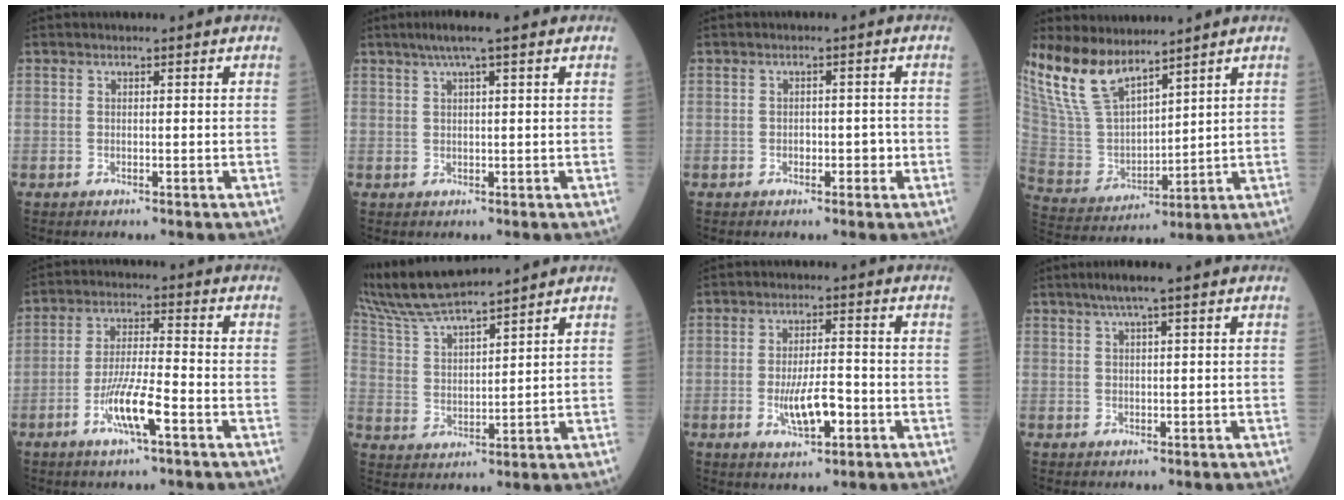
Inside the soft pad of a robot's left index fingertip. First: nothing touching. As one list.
[{"total": 5.1, "force": [3.5, 0.2, 3.7], "torque": [-0.066, 0.027, 0.060]}, {"total": 2.1, "force": [-0.8, 1.3, 1.4], "torque": [-0.013, 0.007, -0.010]}, {"total": 13.9, "force": [11.3, 4.3, 6.8], "torque": [-0.156, 0.011, 0.237]}, {"total": 7.7, "force": [-3.7, 0.7, 6.7], "torque": [-0.133, -0.005, -0.070]}, {"total": 11.3, "force": [10.4, -0.1, 4.3], "torque": [-0.095, 0.024, 0.207]}, {"total": 6.3, "force": [-2.1, 1.9, 5.7], "torque": [-0.106, -0.002, -0.034]}, {"total": 4.2, "force": [2.9, 0.1, 3.1], "torque": [-0.057, 0.018, 0.050]}]